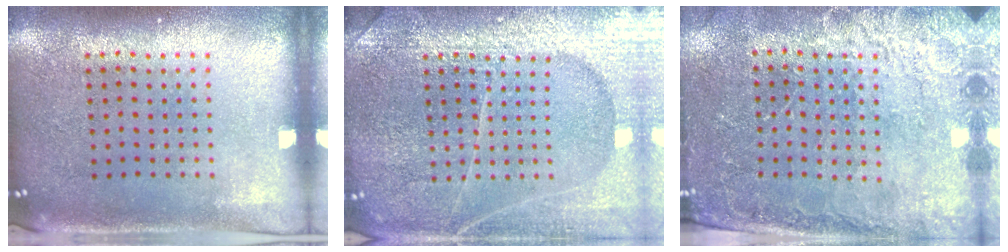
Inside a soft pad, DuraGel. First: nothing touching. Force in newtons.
{"total": 4.9, "press": 4.9, "slide": 0.5}
{"total": 2.5, "press": 2.5, "slide": 0.5}